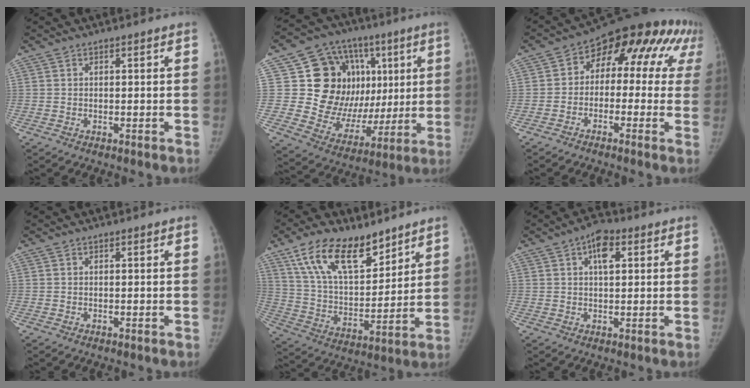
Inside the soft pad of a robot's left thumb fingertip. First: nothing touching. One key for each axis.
{"total": 22.7, "fx": 4.7, "fy": 17.5, "fz": 13.6, "tx": -0.135, "ty": 0.027, "tz": 0.101}
{"total": 17.3, "fx": 3.8, "fy": 11.0, "fz": 12.7, "tx": -0.099, "ty": 0.058, "tz": 0.036}
{"total": 0.0}
{"total": 17.9, "fx": 11.8, "fy": 8.4, "fz": 10.6, "tx": -0.143, "ty": -0.057, "tz": 0.220}
{"total": 5.7, "fx": 2.1, "fy": 3.1, "fz": 4.4, "tx": -0.054, "ty": 0.005, "tz": 0.027}